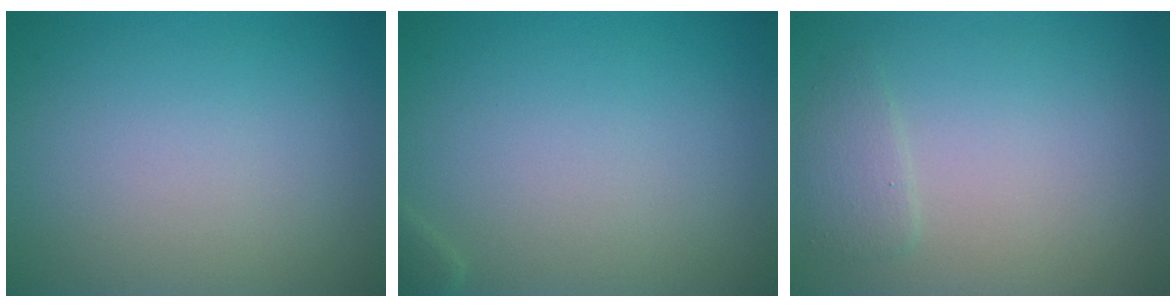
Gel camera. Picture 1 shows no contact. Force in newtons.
{"total": 0.6, "press": 0.6, "slide": 0.0}
{"total": 1.4, "press": 1.4, "slide": 0.1}